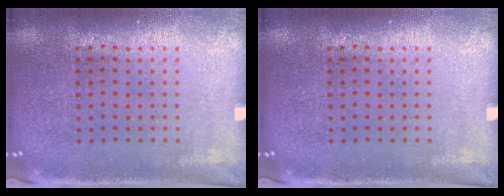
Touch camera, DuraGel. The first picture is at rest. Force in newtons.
{"total": 0.0}